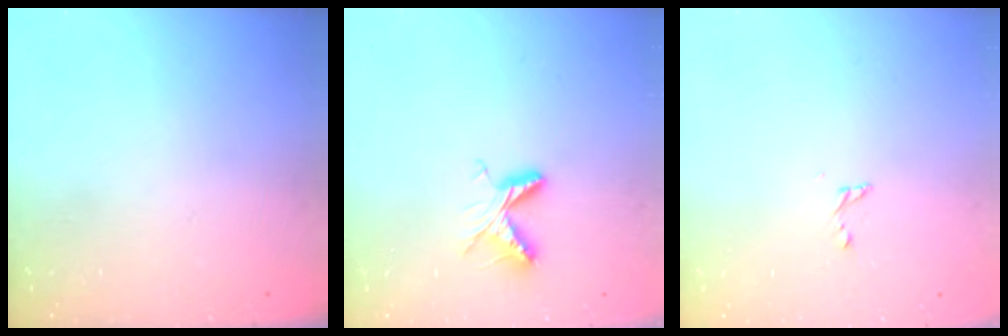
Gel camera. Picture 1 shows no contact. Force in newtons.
{"total": 6.6, "press": 6.6, "slide": 0.7}
{"total": 2.5, "press": 2.5, "slide": 0.2}